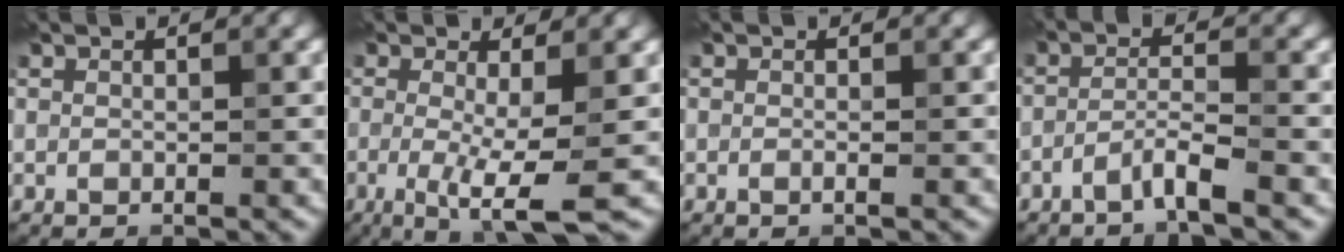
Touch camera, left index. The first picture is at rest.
{"total": 5.7, "force": [-1.0, 1.0, 5.5], "torque": [-0.091, -0.017, -0.019]}
{"total": 0.5, "force": [-0.1, 0.1, 0.5], "torque": [-0.009, -0.005, -0.003]}
{"total": 2.4, "force": [-1.7, 0.0, 1.7], "torque": [-0.032, 0.006, -0.040]}